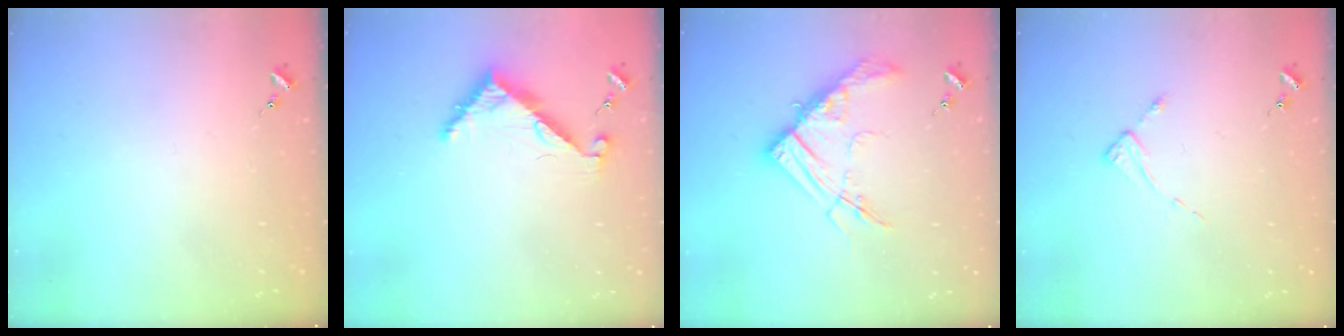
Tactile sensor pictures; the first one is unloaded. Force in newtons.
{"total": 7.5, "press": 7.5, "slide": 0.1}
{"total": 15.4, "press": 15.3, "slide": 1.8}
{"total": 2.5, "press": 2.5, "slide": 0.3}